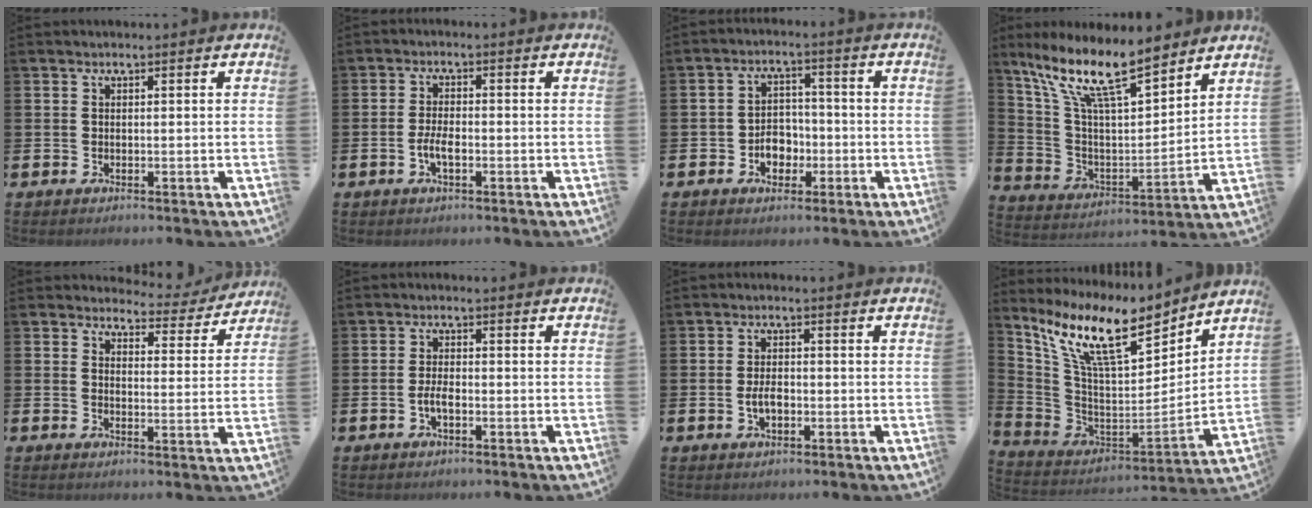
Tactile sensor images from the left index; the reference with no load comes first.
{"total": 2.9, "force": [-0.9, 1.2, 2.5], "torque": [-0.041, 0.002, -0.018]}
{"total": 4.3, "force": [-1.6, 3.3, 2.3], "torque": [-0.028, 0.001, -0.038]}
{"total": 13.3, "force": [10.4, 3.0, 7.8], "torque": [-0.180, -0.050, 0.180]}
{"total": 3.6, "force": [3.4, 1.3, 0.2], "torque": [-0.001, -0.033, 0.052]}
{"total": 2.3, "force": [-0.8, 0.9, 1.9], "torque": [-0.033, 0.002, -0.017]}
{"total": 2.9, "force": [-0.6, 1.6, 2.4], "torque": [-0.032, -0.001, -0.013]}
{"total": 12.4, "force": [9.7, 3.3, 7.0], "torque": [-0.175, -0.057, 0.173]}